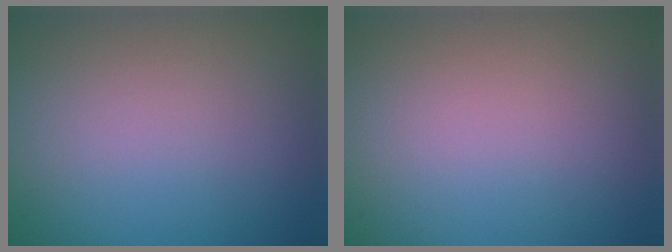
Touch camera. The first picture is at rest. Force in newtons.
{"total": 0.0}